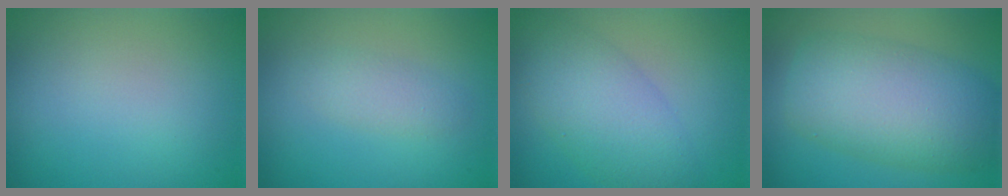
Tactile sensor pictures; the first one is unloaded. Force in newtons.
{"total": 1.8, "press": 1.8, "slide": 0.0}
{"total": 6.2, "press": 6.2, "slide": 0.1}
{"total": 9.1, "press": 9.1, "slide": 0.3}